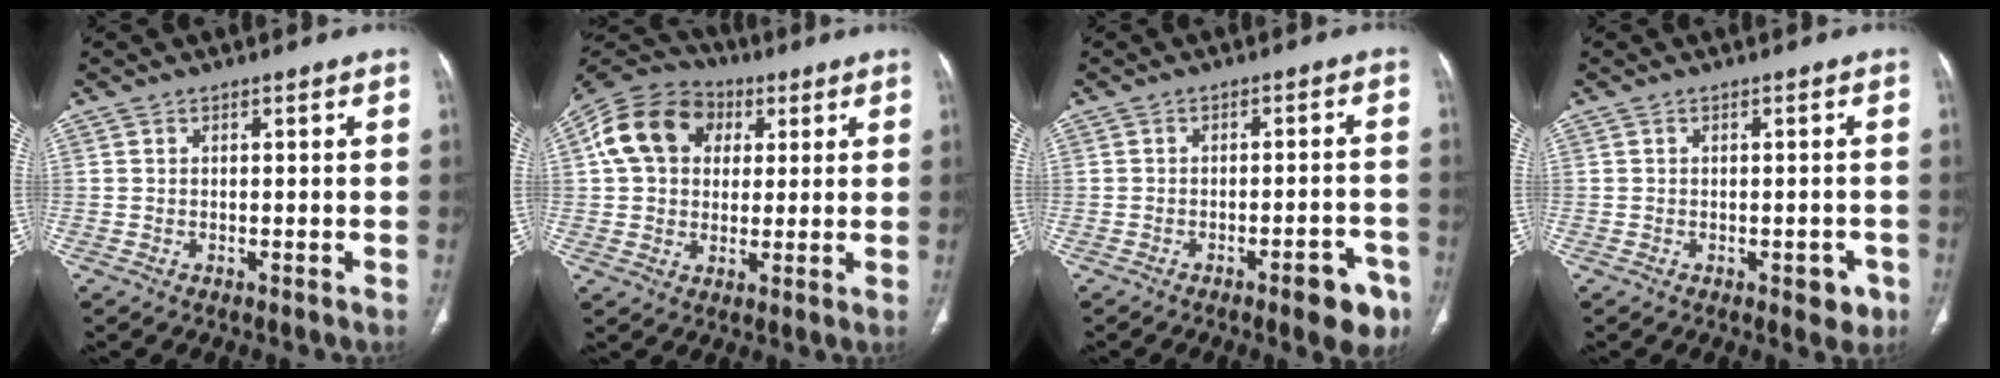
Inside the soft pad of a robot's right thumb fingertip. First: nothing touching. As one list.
[{"total": 14.9, "force": [3.8, 11.6, 8.4], "torque": [-0.142, 0.015, 0.058]}, {"total": 7.4, "force": [-4.3, 2.4, 5.6], "torque": [-0.050, 0.023, -0.050]}, {"total": 3.5, "force": [-1.6, 1.9, 2.4], "torque": [-0.011, 0.006, -0.015]}]